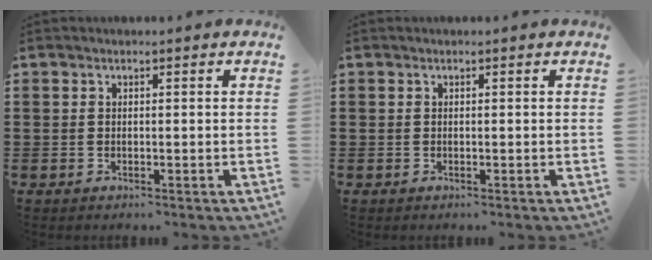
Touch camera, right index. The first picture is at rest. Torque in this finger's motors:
{"motor_torque": [1.09, 1.05, 0.00, 0.00]}